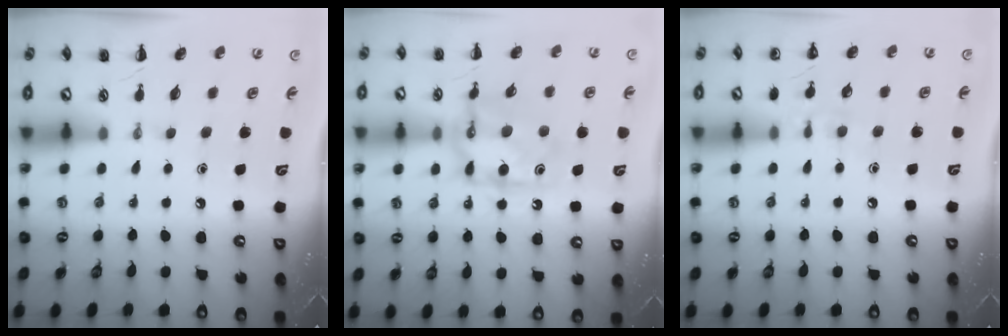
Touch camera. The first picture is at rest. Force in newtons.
{"total": 12.5, "press": 12.5, "slide": 0.4}
{"total": 7.5, "press": 7.2, "slide": 2.0}